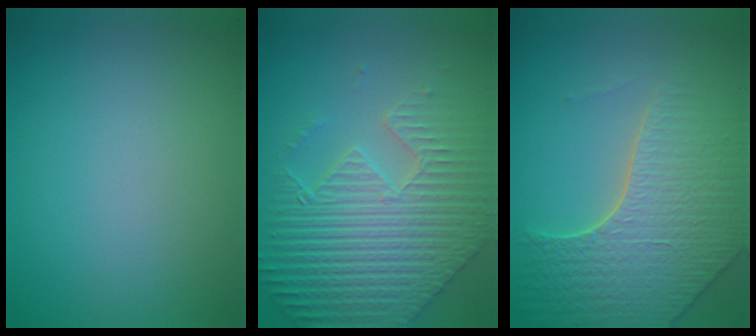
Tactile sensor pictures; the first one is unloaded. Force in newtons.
{"total": 8.9, "press": 6.6, "slide": 5.9}
{"total": 6.6, "press": 5.3, "slide": 3.8}